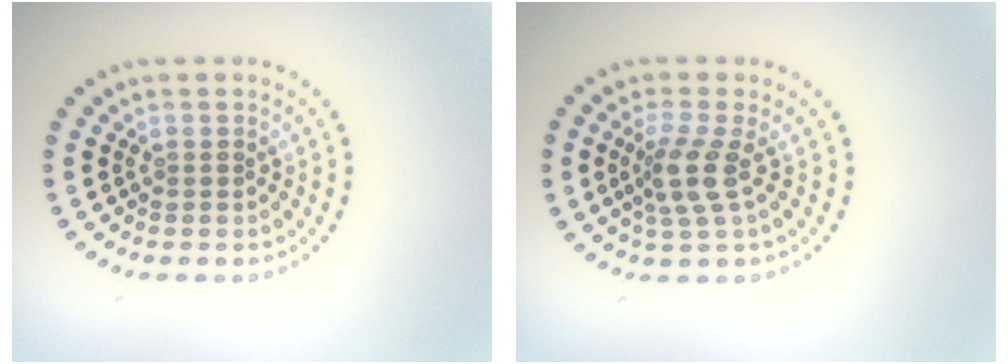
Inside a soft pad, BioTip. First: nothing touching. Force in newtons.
{"total": 2.9, "press": 2.1, "slide": 1.9}